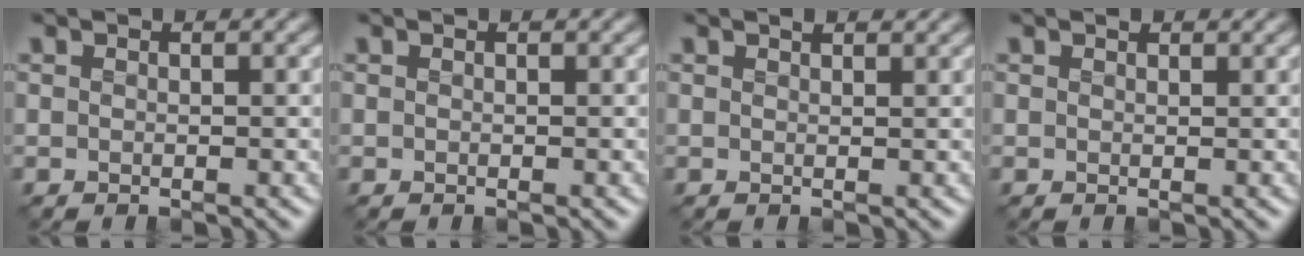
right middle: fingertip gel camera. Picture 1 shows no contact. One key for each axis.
{"total": 0.0}
{"total": 0.9, "fx": 0.8, "fy": 0.1, "fz": 0.3, "tx": -0.010, "ty": -0.005, "tz": 0.010}
{"total": 0.6, "fx": 0.5, "fy": 0.3, "fz": 0.2, "tx": -0.005, "ty": -0.003, "tz": 0.007}